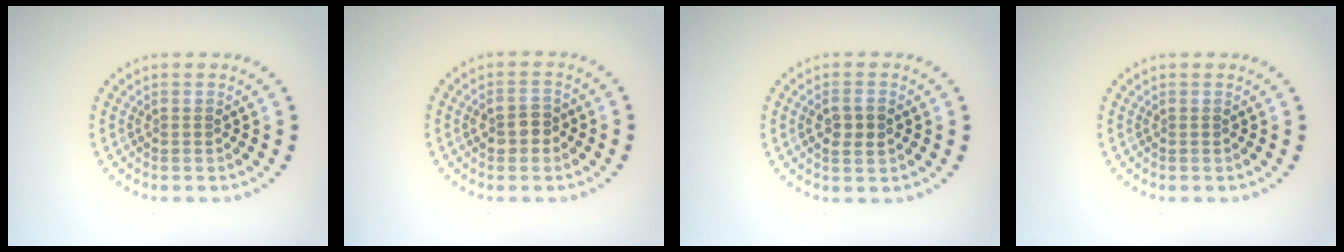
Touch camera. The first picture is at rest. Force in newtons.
{"total": 2.3, "press": 2.3, "slide": 0.4}
{"total": 2.3, "press": 2.3, "slide": 0.4}
{"total": 0.0}